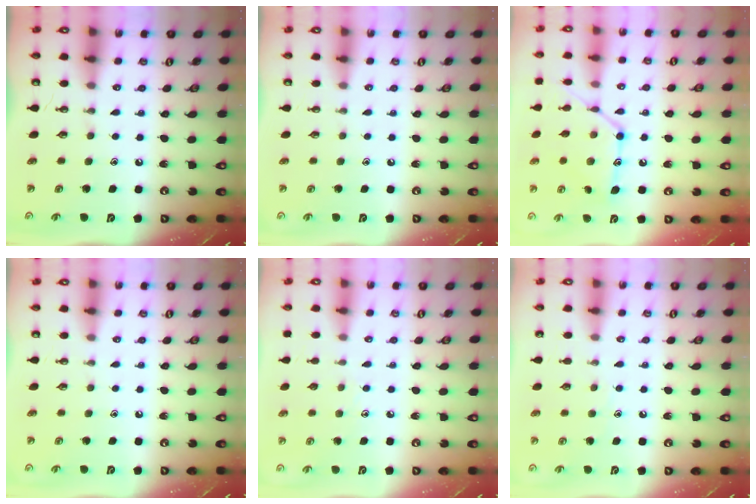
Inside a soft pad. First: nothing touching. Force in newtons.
{"total": 0.0}
{"total": 15.2, "press": 15.1, "slide": 1.1}
{"total": 0.0}
{"total": 2.9, "press": 2.8, "slide": 0.2}
{"total": 4.5, "press": 4.5, "slide": 0.5}